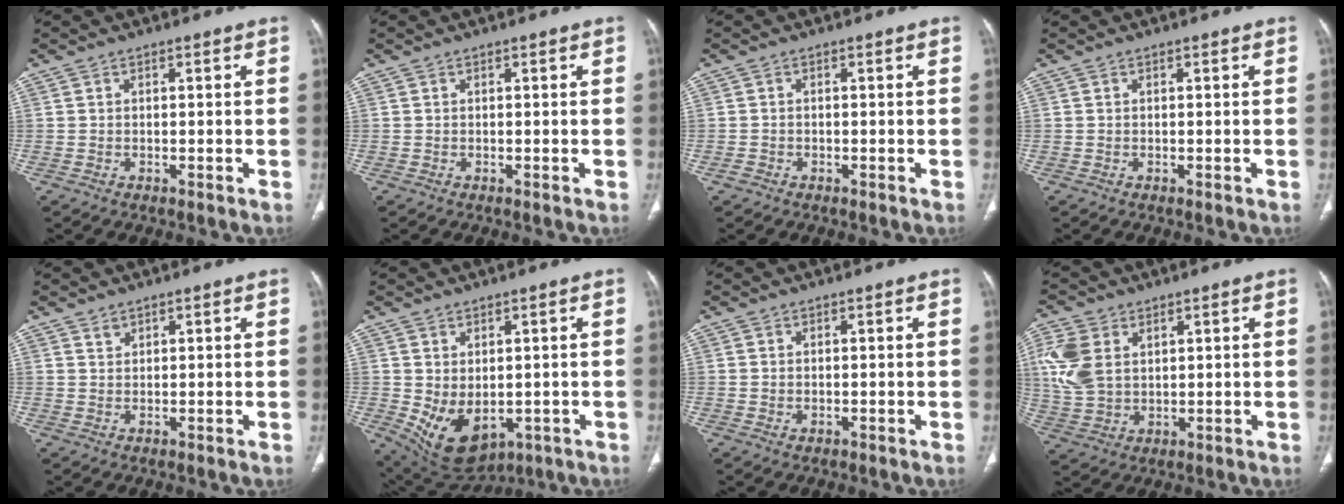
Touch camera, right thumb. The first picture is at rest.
{"total": 0.0}
{"total": 1.0, "force": [-0.6, 0.7, 0.3], "torque": [-0.008, 0.002, -0.013]}
{"total": 0.0}
{"total": 1.2, "force": [1.0, 0.6, 0.3], "torque": [0.001, -0.007, 0.019]}
{"total": 10.1, "force": [-1.6, 6.6, 7.5], "torque": [-0.115, -0.006, 0.005]}
{"total": 0.6, "force": [0.0, 0.5, 0.4], "torque": [-0.013, -0.002, 0.004]}
{"total": 10.0, "force": [3.3, 6.9, 6.4], "torque": [-0.142, -0.005, 0.072]}